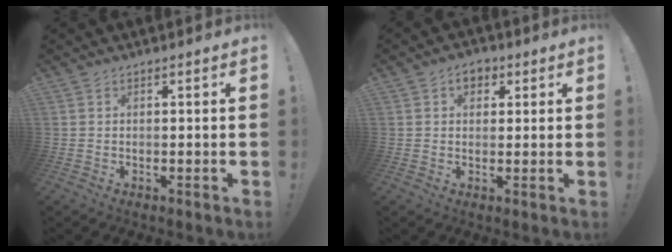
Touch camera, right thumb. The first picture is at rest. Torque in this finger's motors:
{"motor_torque": [0.29, 0.84, 0.13, -0.13, 0.00]}